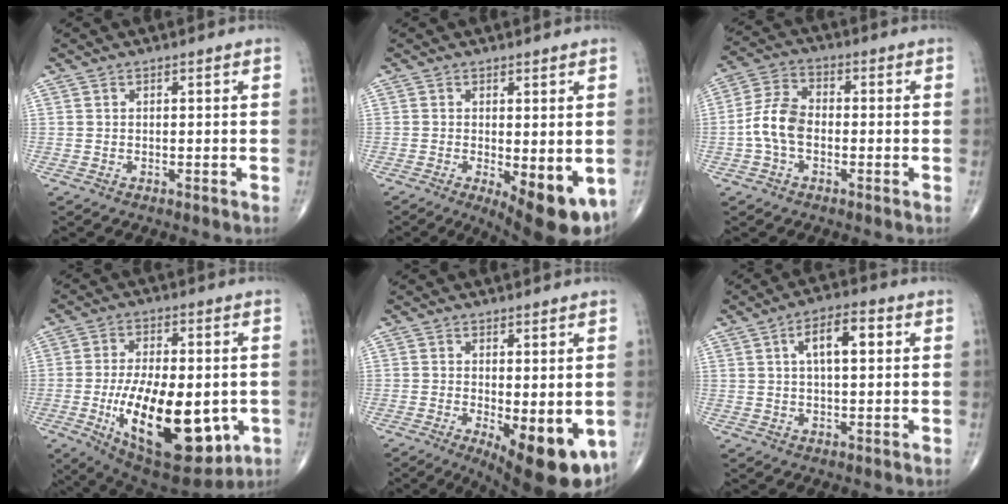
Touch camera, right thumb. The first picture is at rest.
{"total": 10.7, "force": [-3.1, 3.8, 9.5], "torque": [-0.119, -0.021, -0.033]}
{"total": 7.9, "force": [-1.6, 4.9, 5.9], "torque": [-0.120, 0.025, -0.041]}
{"total": 23.3, "force": [-5.1, 10.9, 19.9], "torque": [-0.318, -0.018, -0.055]}
{"total": 12.6, "force": [-3.6, 4.5, 11.2], "torque": [-0.138, -0.023, -0.038]}
{"total": 7.6, "force": [2.0, 3.1, 6.7], "torque": [-0.100, 0.012, 0.027]}